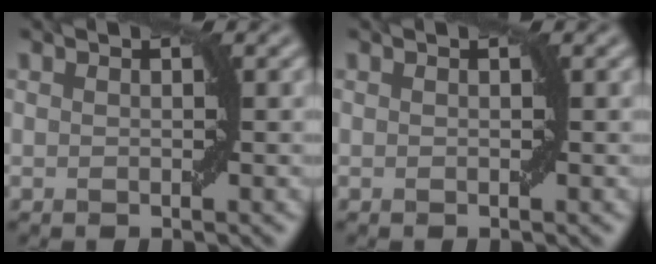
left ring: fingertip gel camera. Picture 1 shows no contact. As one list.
[{"total": 0.0}]